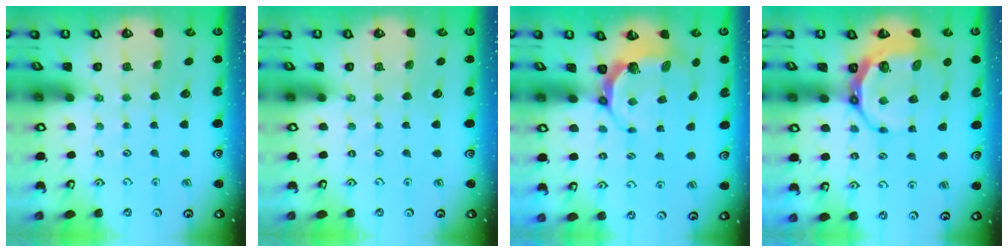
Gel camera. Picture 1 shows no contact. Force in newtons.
{"total": 0.0}
{"total": 7.4, "press": 6.2, "slide": 4.1}
{"total": 10.3, "press": 9.6, "slide": 3.9}